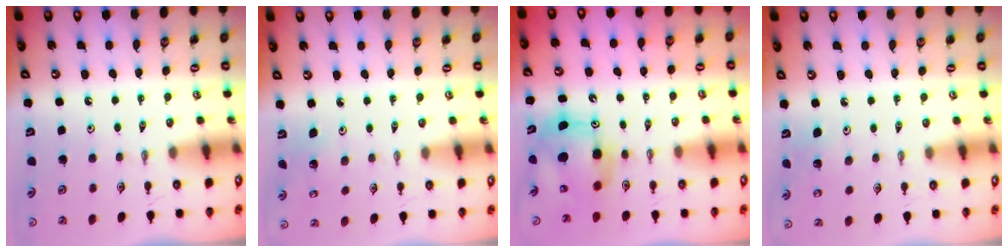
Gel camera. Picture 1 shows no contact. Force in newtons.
{"total": 2.2, "press": 2.2, "slide": 0.2}
{"total": 9.8, "press": 9.7, "slide": 0.9}
{"total": 5.4, "press": 5.1, "slide": 1.9}